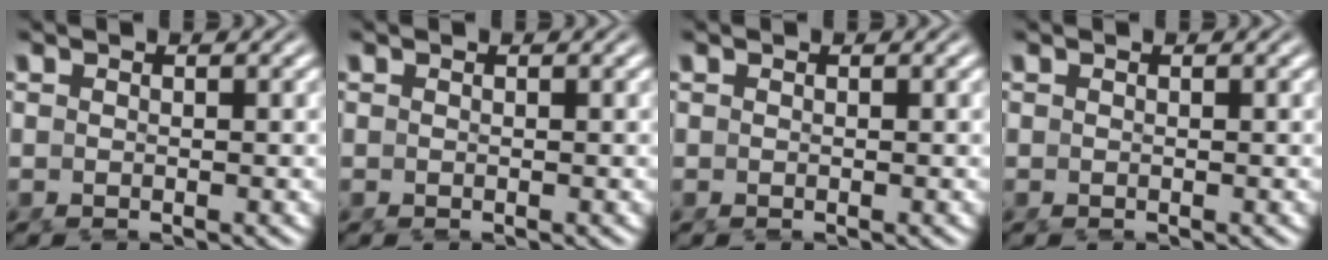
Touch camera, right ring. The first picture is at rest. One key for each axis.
{"total": 0.0}
{"total": 0.0}
{"total": 0.0}